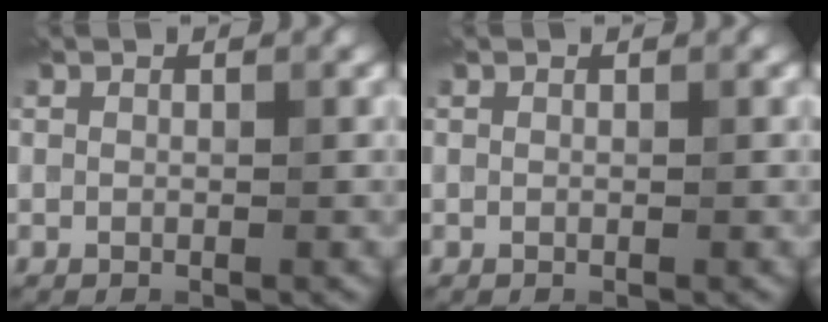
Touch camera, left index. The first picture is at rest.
{"total": 0.0}